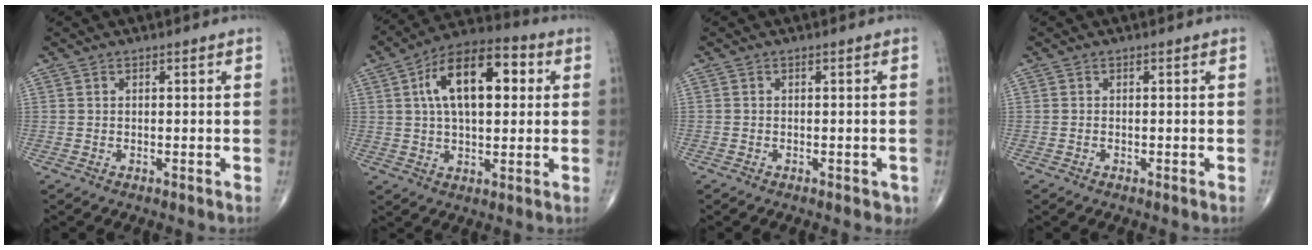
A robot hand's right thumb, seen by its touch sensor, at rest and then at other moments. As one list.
[{"total": 16.5, "force": [3.9, 8.4, 13.7], "torque": [-0.206, 0.022, 0.055]}, {"total": 1.9, "force": [-1.0, 1.0, 1.2], "torque": [-0.001, 0.000, -0.013]}, {"total": 0.0}]